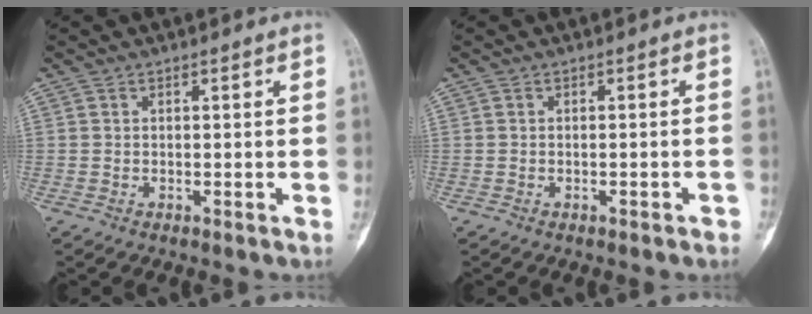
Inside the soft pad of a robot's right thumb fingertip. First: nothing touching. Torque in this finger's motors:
{"motor_torque": [-0.17, -0.02, -0.11, -0.26, -0.02]}